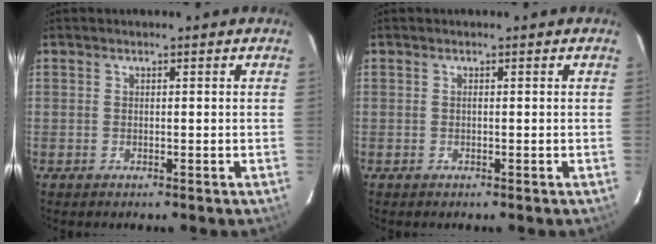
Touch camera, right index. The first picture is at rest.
{"total": 0.0}